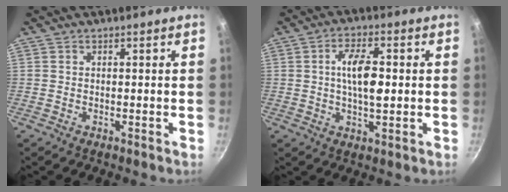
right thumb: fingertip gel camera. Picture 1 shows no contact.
{"total": 8.6, "force": [0.8, 3.7, 7.7], "torque": [-0.129, 0.002, 0.011]}